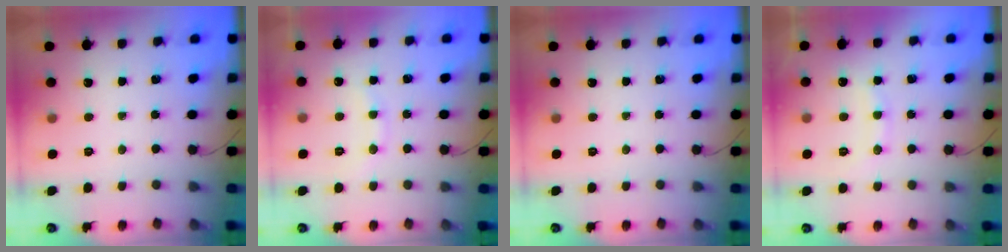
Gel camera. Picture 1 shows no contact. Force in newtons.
{"total": 8.4, "press": 8.2, "slide": 1.7}
{"total": 0.0}
{"total": 8.8, "press": 8.8, "slide": 1.0}